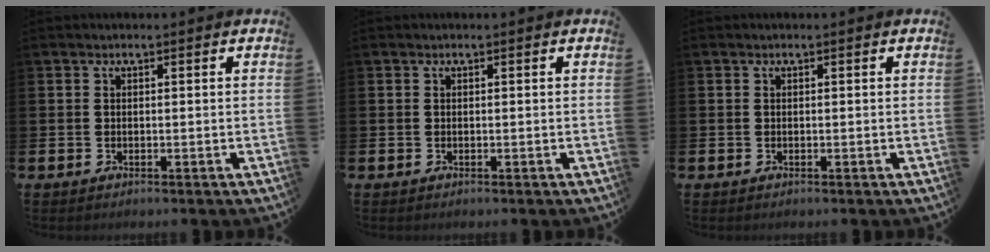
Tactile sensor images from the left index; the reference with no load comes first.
{"total": 0.0}
{"total": 0.0}